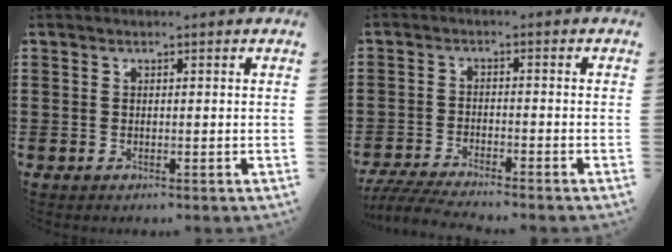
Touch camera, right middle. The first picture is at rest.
{"total": 4.3, "force": [-4.1, -0.1, 1.4], "torque": [-0.044, -0.016, -0.085]}